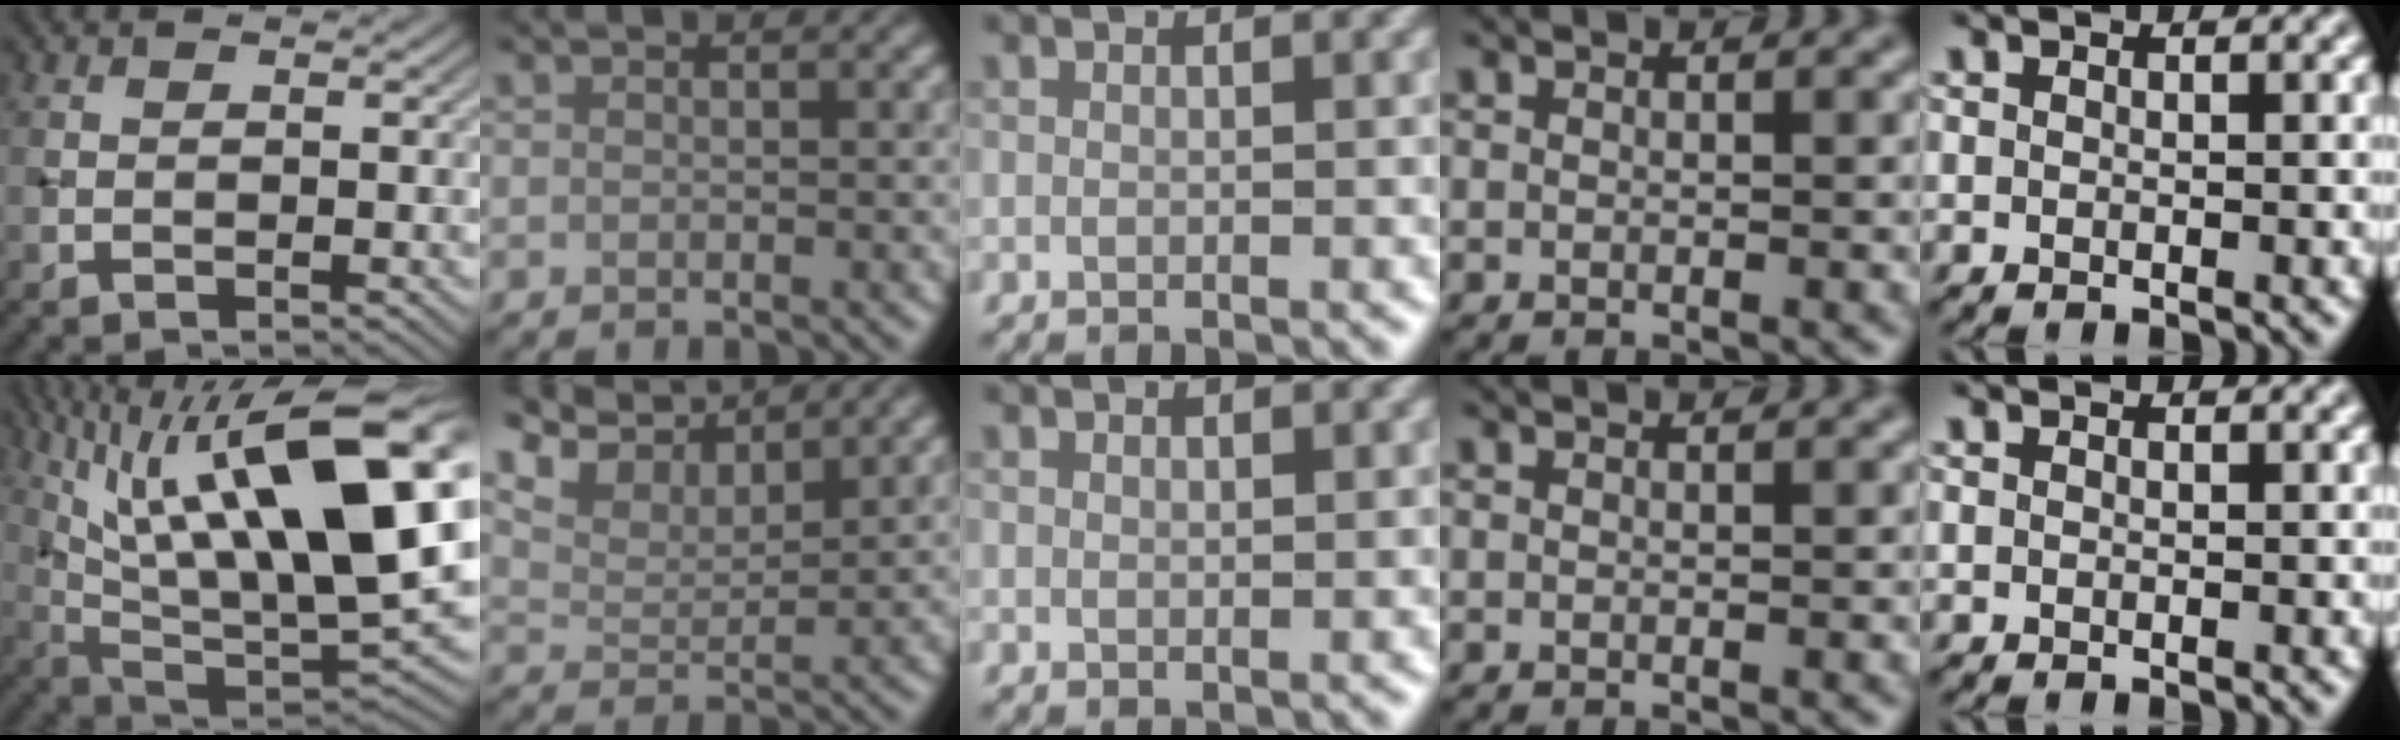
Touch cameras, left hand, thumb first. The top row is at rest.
{"thumb": {"total": 21.3, "force": [7.8, 7.4, 18.4], "torque": [-0.314, 0.028, 0.138]}, "index": {"total": 6.6, "force": [6.0, 1.5, 2.3], "torque": [-0.057, 0.017, 0.099]}, "middle": {"total": 0.7, "force": [0.5, 0.3, 0.4], "torque": [-0.008, -0.001, 0.011]}, "ring": {"total": 0.8, "force": [0.8, 0.0, 0.2], "torque": [-0.007, -0.005, 0.006]}}